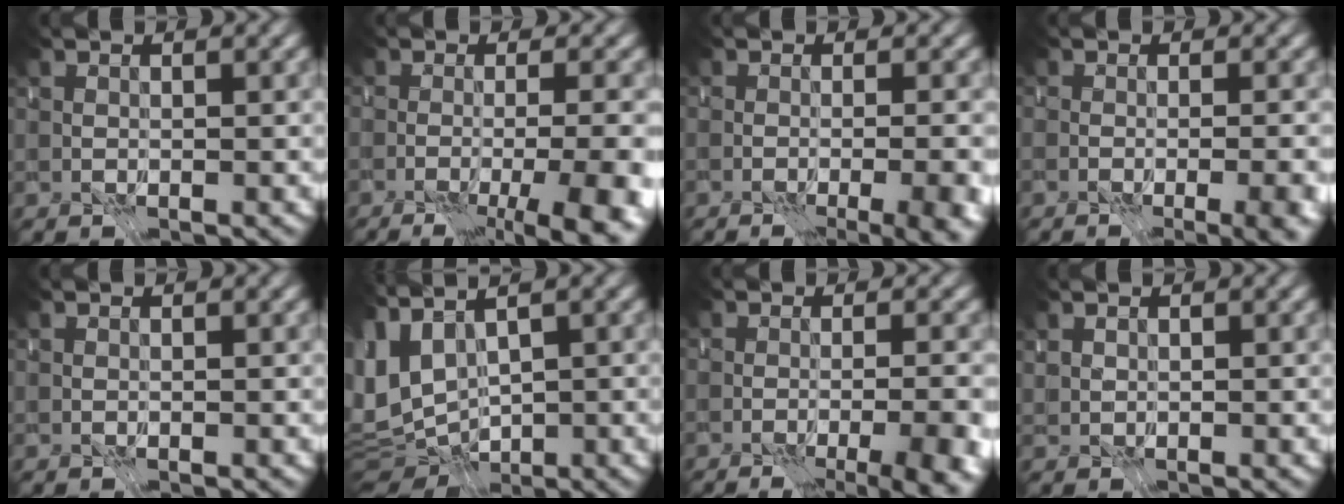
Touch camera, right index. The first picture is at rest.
{"total": 12.1, "force": [-7.1, 3.4, 9.2], "torque": [-0.077, -0.011, -0.067]}
{"total": 10.4, "force": [-5.2, 4.9, 7.5], "torque": [-0.068, -0.010, -0.050]}
{"total": 7.6, "force": [-3.8, 3.6, 5.5], "torque": [-0.036, -0.013, -0.038]}
{"total": 0.0}
{"total": 2.8, "force": [-1.2, -1.0, 2.3], "torque": [-0.035, -0.012, -0.014]}
{"total": 11.6, "force": [-7.0, 4.7, 8.0], "torque": [-0.065, -0.007, -0.074]}
{"total": 0.8, "force": [0.0, -0.5, -0.7], "torque": [-0.001, -0.001, 0.016]}